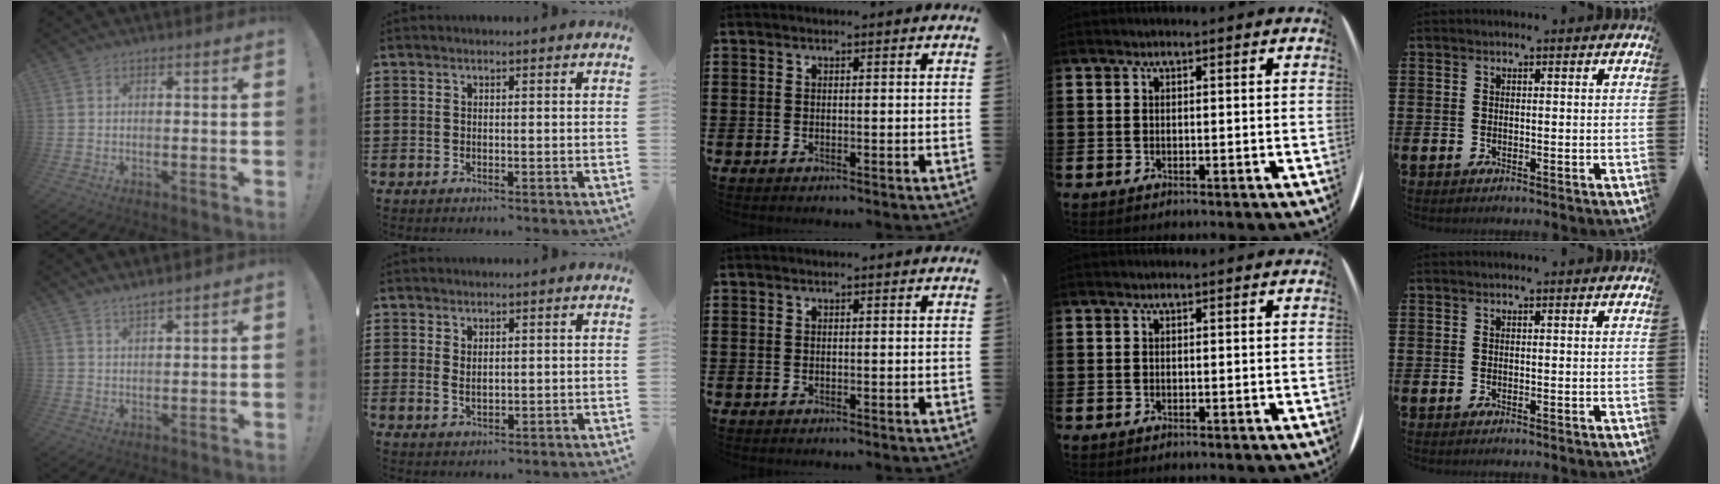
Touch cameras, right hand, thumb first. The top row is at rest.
{"thumb": {"total": 2.8, "force": [2.6, -0.2, 1.1], "torque": [-0.025, -0.018, 0.047]}, "index": {"total": 1.6, "force": [1.1, 0.8, 0.8], "torque": [-0.017, 0.005, 0.020]}}